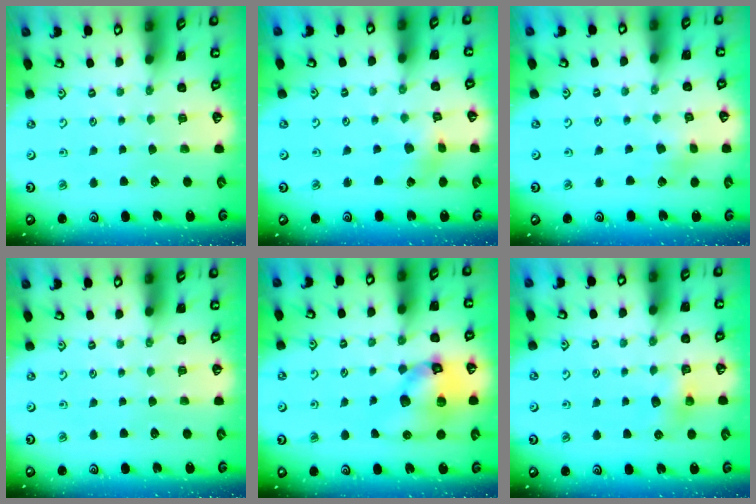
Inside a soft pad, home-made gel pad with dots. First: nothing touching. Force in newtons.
{"total": 1.4, "press": 1.3, "slide": 0.3}
{"total": 2.5, "press": 2.5, "slide": 0.3}
{"total": 0.0}
{"total": 13.9, "press": 13.8, "slide": 2.1}
{"total": 4.8, "press": 4.7, "slide": 0.4}